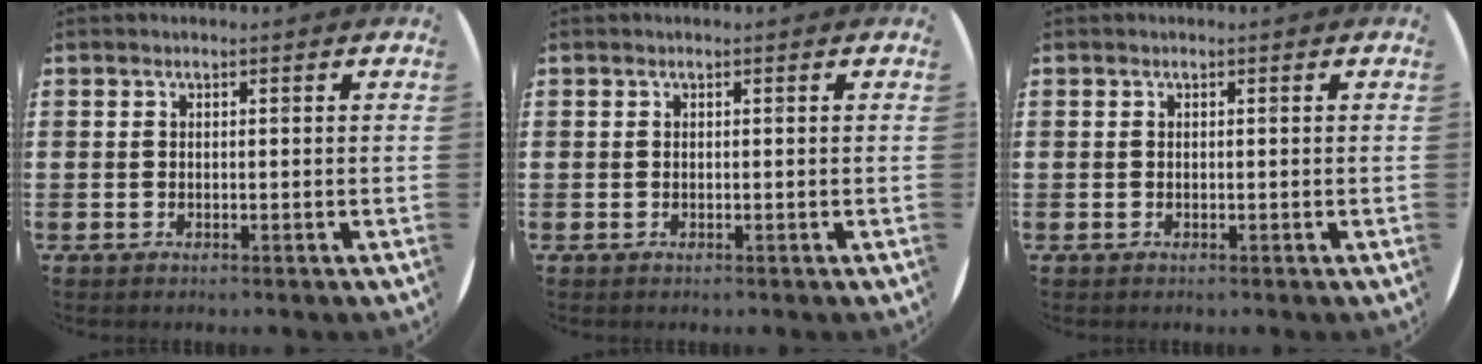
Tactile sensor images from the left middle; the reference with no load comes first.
{"total": 0.0}
{"total": 0.0}